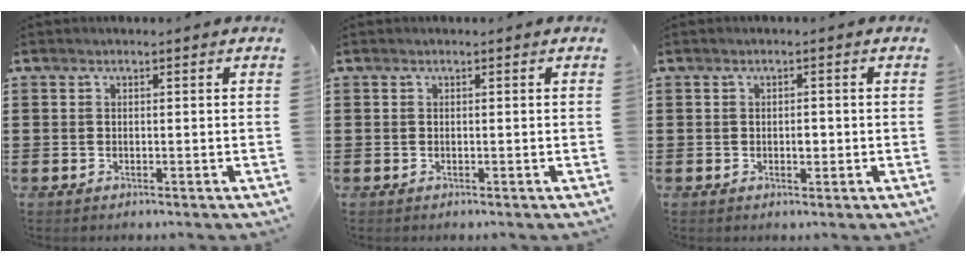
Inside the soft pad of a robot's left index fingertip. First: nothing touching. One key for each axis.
{"total": 0.0}
{"total": 1.5, "fx": -0.1, "fy": 0.7, "fz": 1.3, "tx": -0.025, "ty": 0.002, "tz": -0.003}